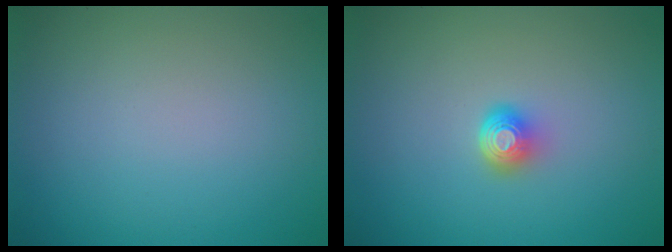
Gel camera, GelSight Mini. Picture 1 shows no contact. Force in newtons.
{"total": 2.0, "press": 1.4, "slide": 1.4}